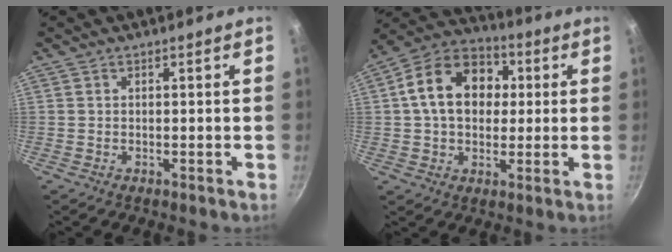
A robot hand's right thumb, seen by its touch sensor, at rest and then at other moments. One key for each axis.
{"total": 15.6, "fx": 2.4, "fy": 11.6, "fz": 10.1, "tx": -0.140, "ty": 0.025, "tz": 0.023}